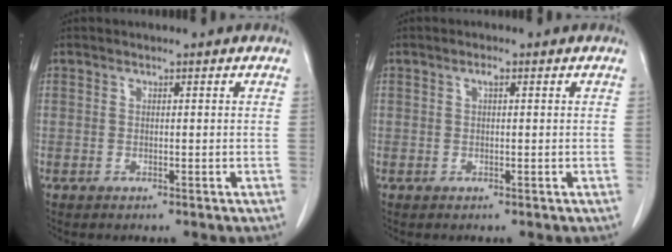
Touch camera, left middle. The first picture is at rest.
{"total": 0.8, "force": [0.3, 0.3, 0.7], "torque": [-0.010, 0.002, 0.003]}